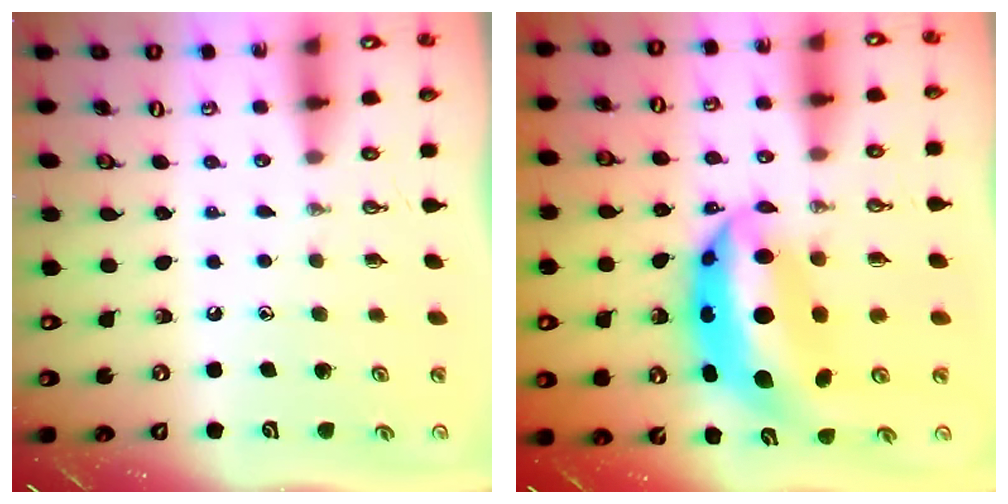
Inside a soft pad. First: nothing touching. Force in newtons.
{"total": 12.5, "press": 12.4, "slide": 1.2}